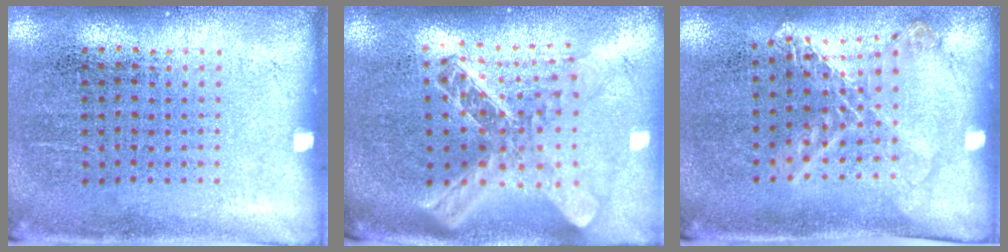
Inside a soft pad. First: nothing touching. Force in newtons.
{"total": 2.6, "press": 1.9, "slide": 1.7}
{"total": 1.1, "press": 1.1, "slide": 0.3}